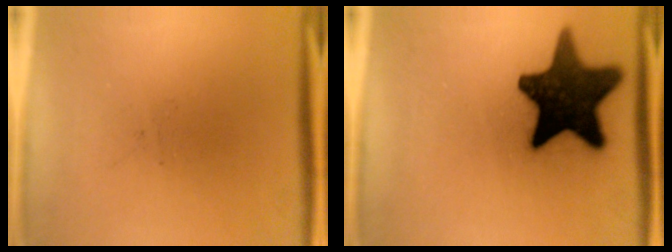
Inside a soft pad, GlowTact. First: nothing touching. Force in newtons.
{"total": 17.3}